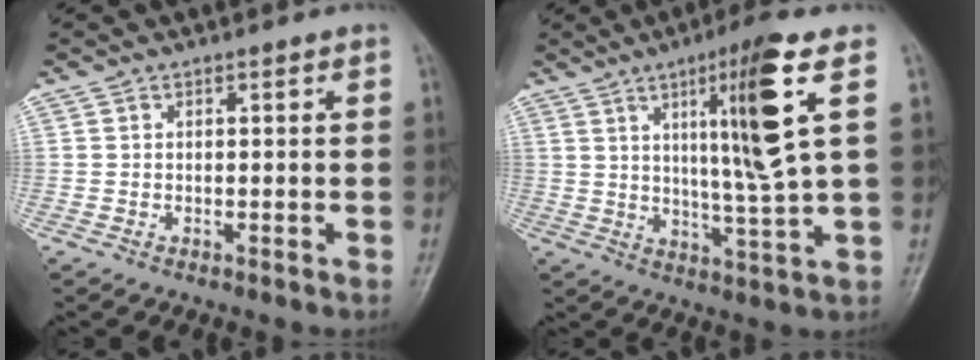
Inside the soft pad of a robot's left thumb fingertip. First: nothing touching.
{"total": 13.6, "force": [4.5, -0.3, 12.8], "torque": [-0.219, -0.030, 0.075]}